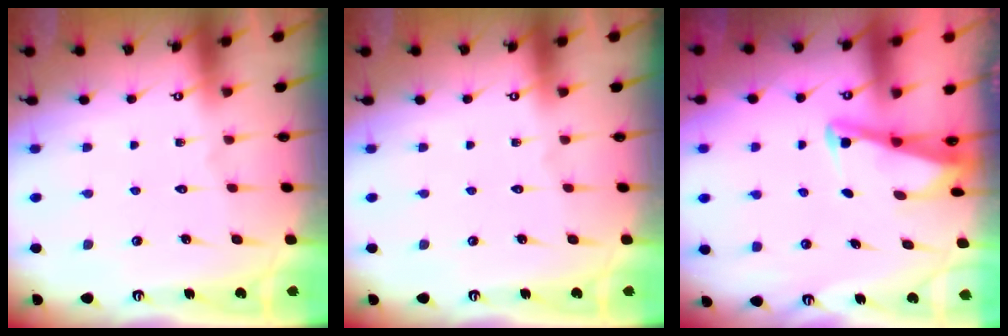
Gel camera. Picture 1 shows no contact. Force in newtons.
{"total": 0.0}
{"total": 2.9, "press": 2.8, "slide": 0.3}